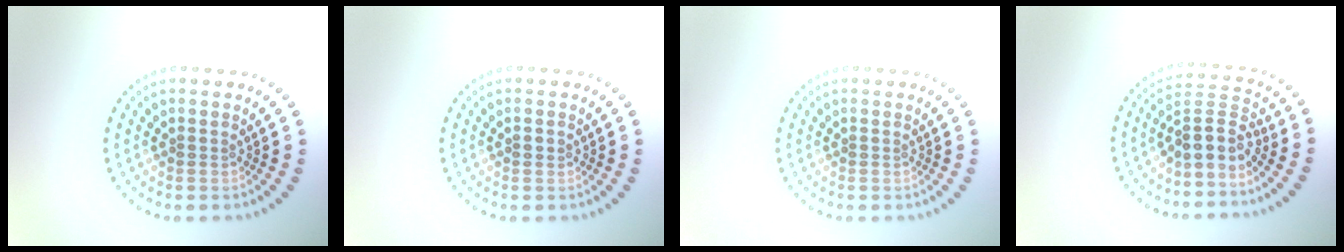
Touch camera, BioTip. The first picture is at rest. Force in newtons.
{"total": 1.0, "press": 1.0, "slide": 0.1}
{"total": 0.0}
{"total": 3.4, "press": 2.5, "slide": 2.3}